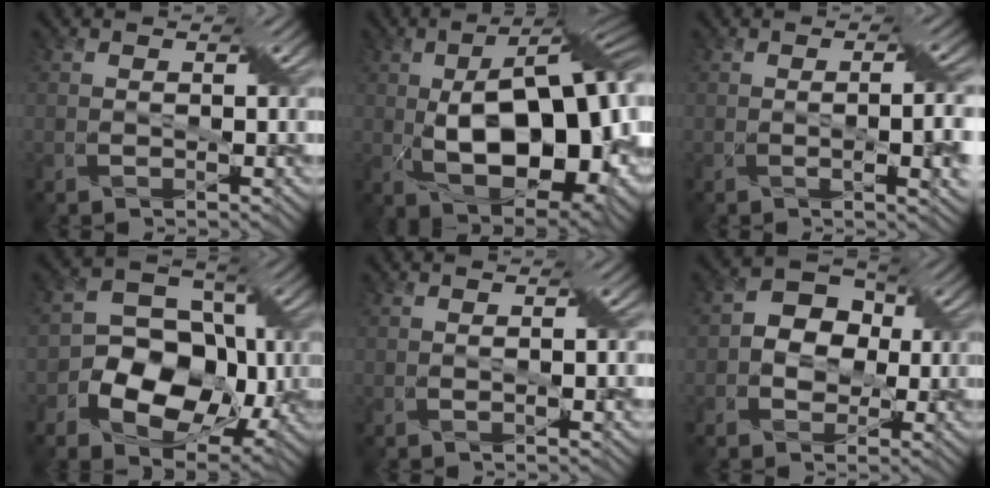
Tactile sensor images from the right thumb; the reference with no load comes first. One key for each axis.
{"total": 18.2, "fx": -0.5, "fy": 8.8, "fz": 16.0, "tx": -0.246, "ty": -0.001, "tz": -0.009}
{"total": 5.9, "fx": -0.7, "fy": 1.5, "fz": 5.7, "tx": -0.085, "ty": -0.004, "tz": -0.004}
{"total": 12.4, "fx": -2.9, "fy": 9.1, "fz": 7.9, "tx": -0.124, "ty": -0.010, "tz": -0.065}
{"total": 1.5, "fx": 0.0, "fy": 0.1, "fz": 1.5, "tx": -0.025, "ty": 0.002, "tz": -0.001}
{"total": 6.0, "fx": 0.1, "fy": 4.9, "fz": 3.3, "tx": -0.058, "ty": 0.013, "tz": -0.016}